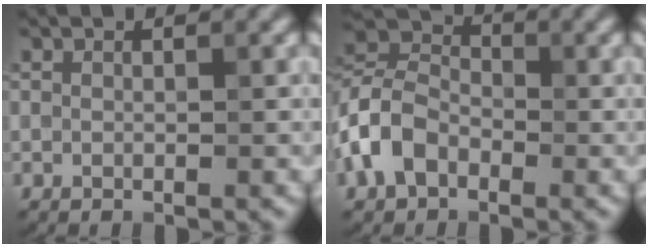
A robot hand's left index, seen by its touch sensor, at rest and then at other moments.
{"total": 5.4, "force": [-2.1, 3.7, 3.3], "torque": [-0.074, 0.017, -0.063]}